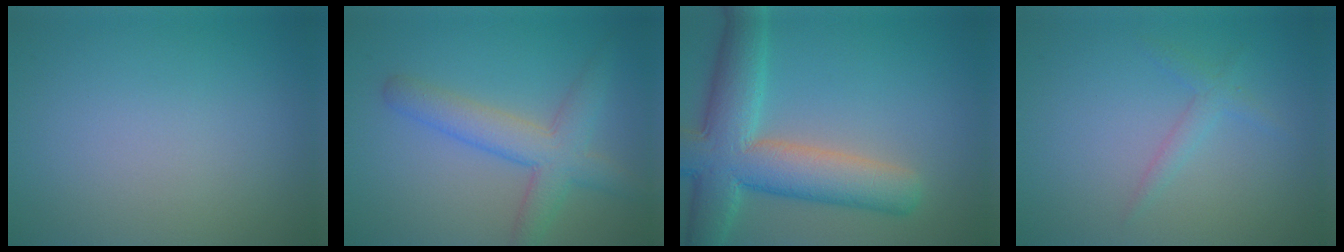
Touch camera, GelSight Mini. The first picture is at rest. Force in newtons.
{"total": 4.7, "press": 4.7, "slide": 0.2}
{"total": 9.8, "press": 9.7, "slide": 0.6}
{"total": 1.4, "press": 1.4, "slide": 0.0}